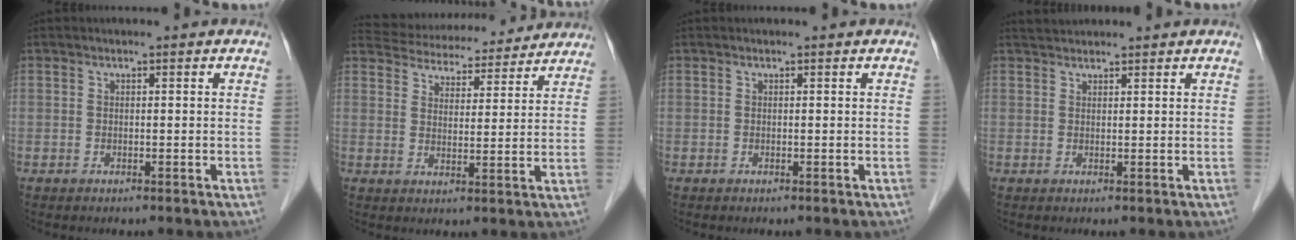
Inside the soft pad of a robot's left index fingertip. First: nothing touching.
{"total": 16.7, "force": [15.7, 4.1, 3.8], "torque": [-0.060, 0.029, 0.215]}
{"total": 0.0}
{"total": 2.1, "force": [2.0, 0.3, 0.1], "torque": [-0.008, 0.021, 0.040]}